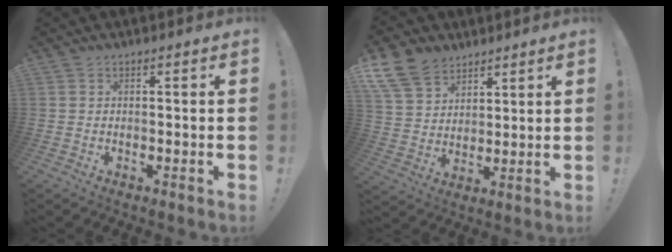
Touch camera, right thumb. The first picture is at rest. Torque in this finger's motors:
{"motor_torque": [1.39, 2.35, 0.35, 0.19, 0.16]}